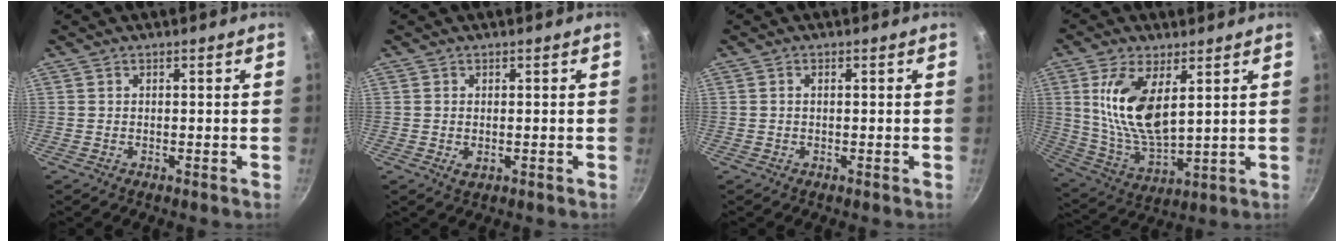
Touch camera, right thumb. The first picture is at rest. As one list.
[{"total": 1.5, "force": [-0.2, 0.9, 1.2], "torque": [-0.021, -0.004, -0.001]}, {"total": 0.7, "force": [0.1, 0.3, 0.6], "torque": [-0.013, 0.004, 0.002]}, {"total": 14.4, "force": [4.3, 6.6, 12.1], "torque": [-0.232, -0.032, 0.091]}]